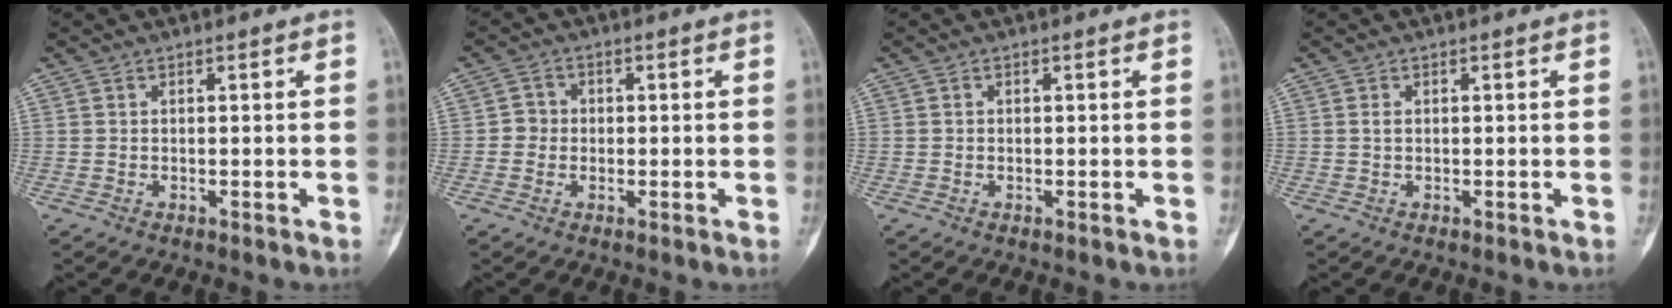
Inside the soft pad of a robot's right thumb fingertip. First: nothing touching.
{"total": 3.0, "force": [-0.3, 2.8, 0.9], "torque": [0.003, 0.009, -0.011]}
{"total": 0.0}
{"total": 0.8, "force": [0.1, 0.5, 0.6], "torque": [-0.008, 0.002, 0.001]}